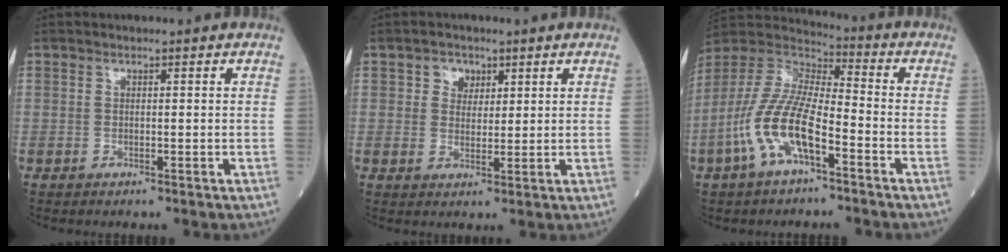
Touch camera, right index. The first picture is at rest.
{"total": 3.0, "force": [1.5, 2.4, 1.1], "torque": [-0.015, 0.004, 0.023]}
{"total": 12.9, "force": [-5.5, 3.9, 11.0], "torque": [-0.244, 0.005, -0.109]}